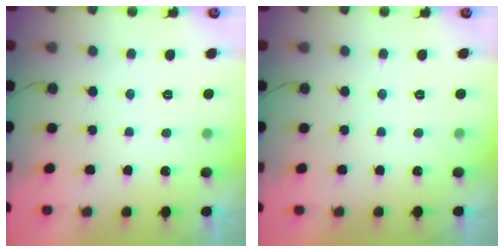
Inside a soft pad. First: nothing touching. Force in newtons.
{"total": 1.9, "press": 1.9, "slide": 0.1}